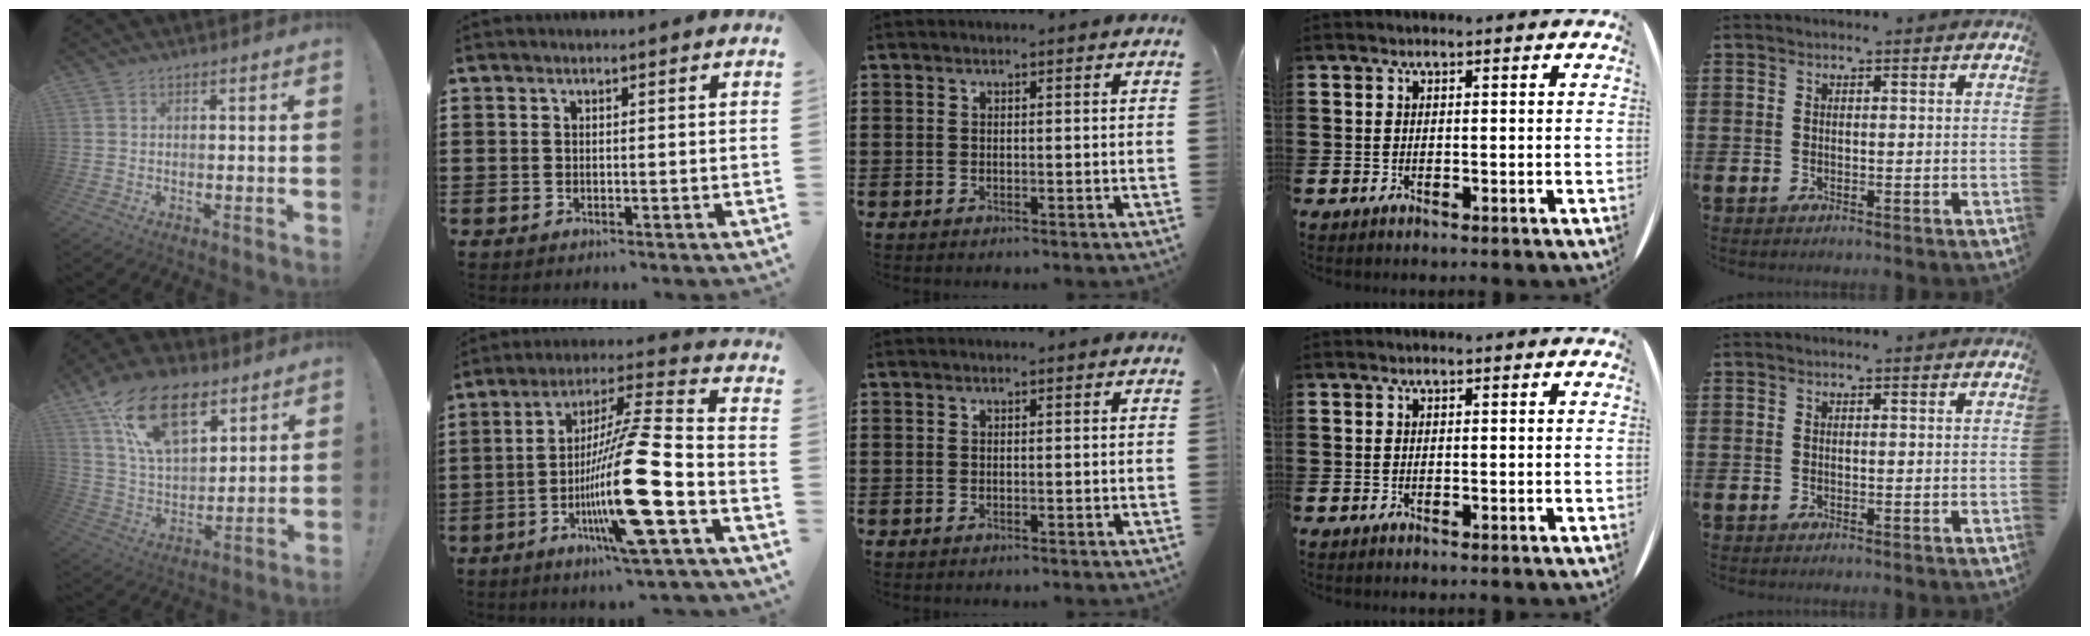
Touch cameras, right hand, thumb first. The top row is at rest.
{"thumb": {"total": 19.5, "force": [10.9, 10.9, 11.9], "torque": [-0.211, -0.055, 0.198]}, "index": {"total": 18.9, "force": [-7.3, 1.7, 17.3], "torque": [-0.318, -0.006, -0.123]}}